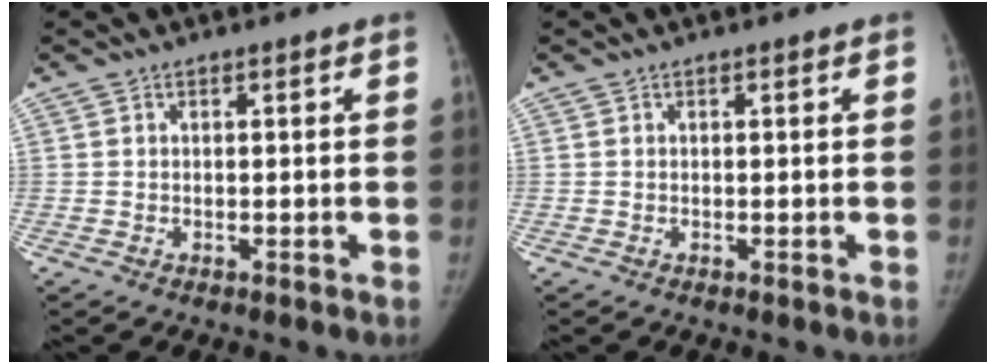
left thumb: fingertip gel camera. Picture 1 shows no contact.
{"total": 0.0}